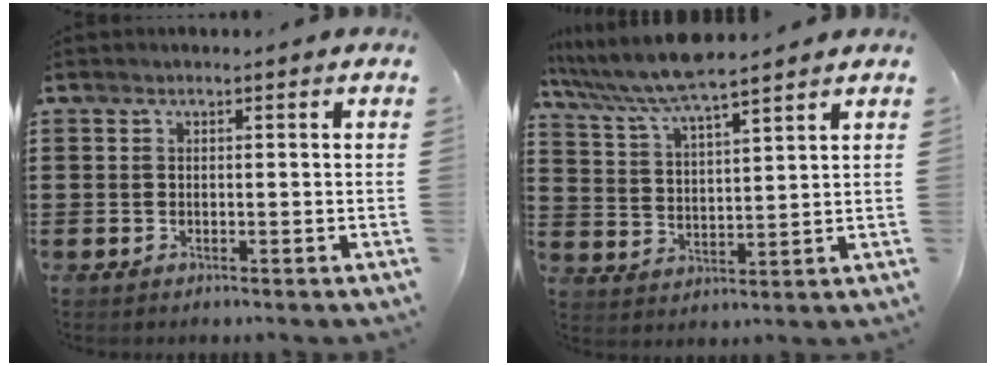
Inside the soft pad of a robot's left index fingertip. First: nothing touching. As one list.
[{"total": 6.9, "force": [6.2, 0.0, 3.2], "torque": [-0.083, -0.029, 0.107]}]